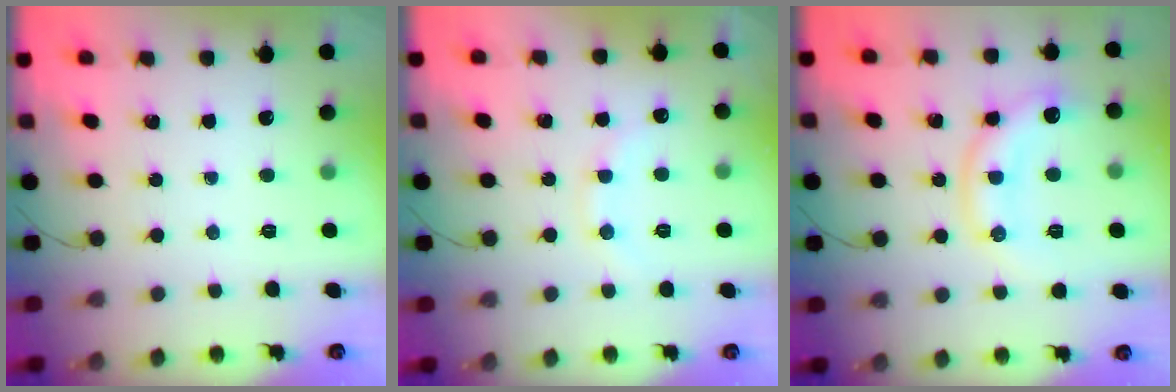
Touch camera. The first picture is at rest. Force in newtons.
{"total": 8.6, "press": 8.4, "slide": 1.5}
{"total": 12.1, "press": 12.1, "slide": 0.4}